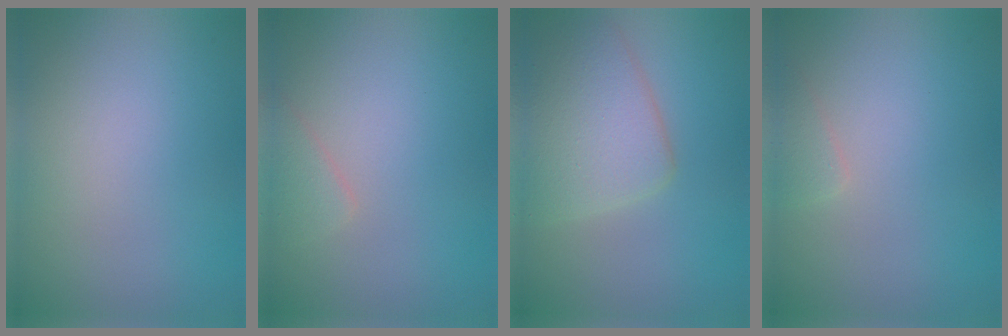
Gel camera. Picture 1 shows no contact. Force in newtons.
{"total": 1.3, "press": 1.3, "slide": 0.1}
{"total": 4.8, "press": 4.8, "slide": 0.2}
{"total": 1.0, "press": 1.0, "slide": 0.1}